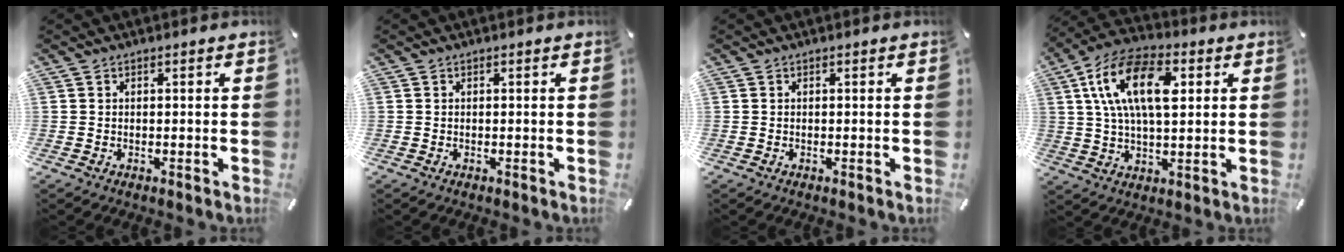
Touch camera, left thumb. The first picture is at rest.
{"total": 0.0}
{"total": 0.0}
{"total": 16.2, "force": [4.7, 8.6, 12.9], "torque": [-0.261, 0.007, 0.079]}